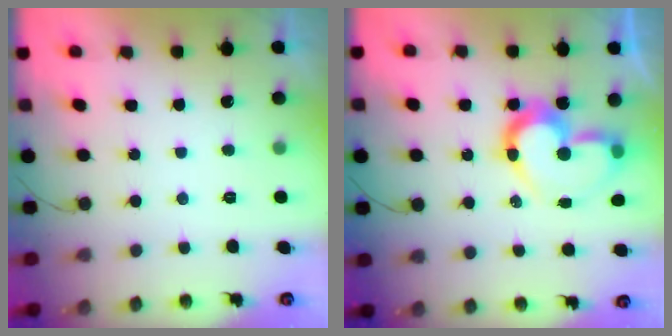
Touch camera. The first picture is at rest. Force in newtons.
{"total": 14.7, "press": 14.5, "slide": 2.4}